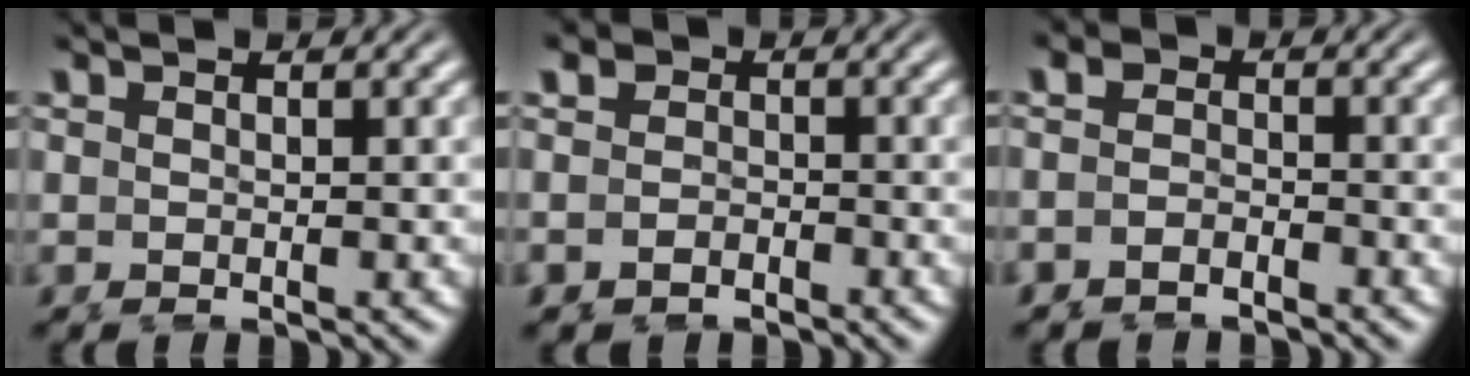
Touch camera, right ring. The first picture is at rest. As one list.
[{"total": 3.6, "force": [-1.9, 2.9, 0.7], "torque": [-0.030, -0.021, -0.033]}, {"total": 2.8, "force": [-2.5, 1.3, 0.3], "torque": [-0.015, -0.021, -0.044]}]